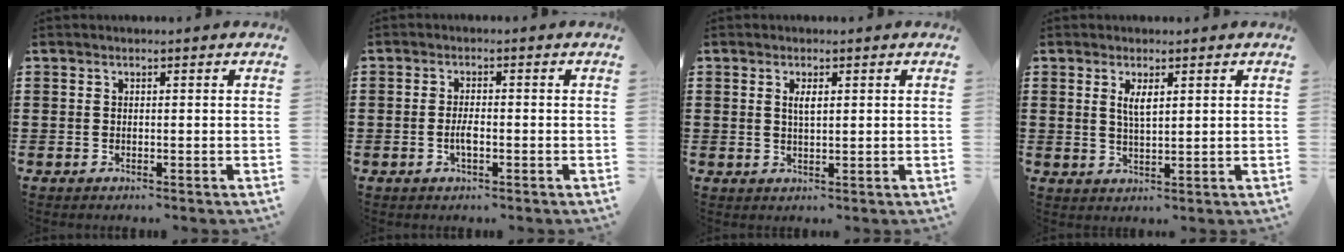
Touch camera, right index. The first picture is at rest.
{"total": 2.6, "force": [-0.8, 0.9, 2.4], "torque": [-0.052, -0.001, -0.016]}
{"total": 2.0, "force": [0.5, 0.6, 1.8], "torque": [-0.036, 0.004, 0.008]}
{"total": 2.8, "force": [1.1, 0.8, 2.5], "torque": [-0.051, 0.004, 0.018]}